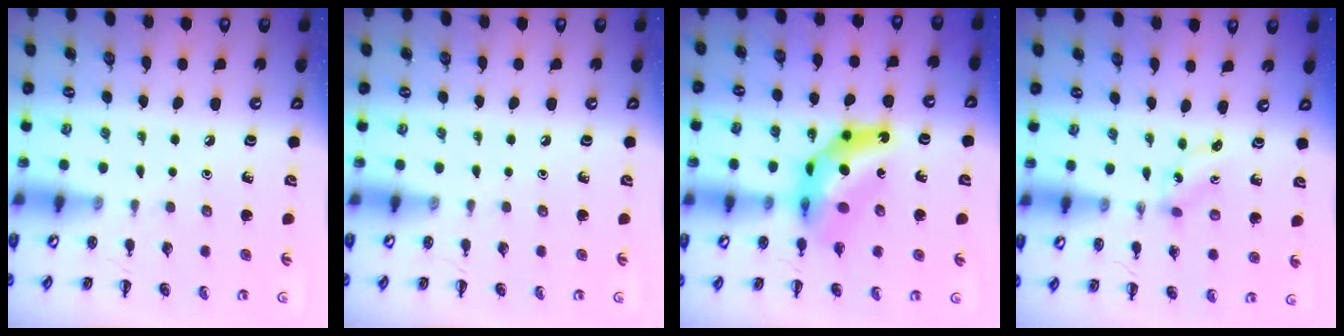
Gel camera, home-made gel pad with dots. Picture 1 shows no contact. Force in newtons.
{"total": 0.0}
{"total": 10.3, "press": 9.8, "slide": 3.2}
{"total": 1.1, "press": 1.1, "slide": 0.1}